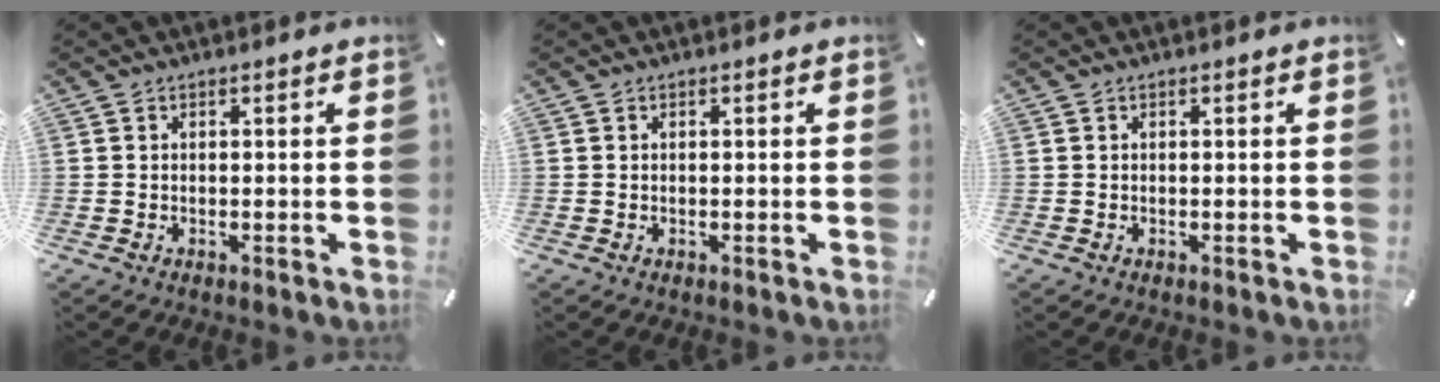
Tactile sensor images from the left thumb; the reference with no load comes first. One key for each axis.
{"total": 0.0}
{"total": 0.0}